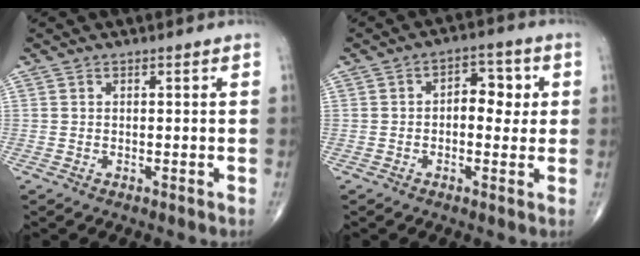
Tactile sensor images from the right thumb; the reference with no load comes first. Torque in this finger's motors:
{"motor_torque": [-0.34, 0.14, 0.24, 0.32, 0.09]}